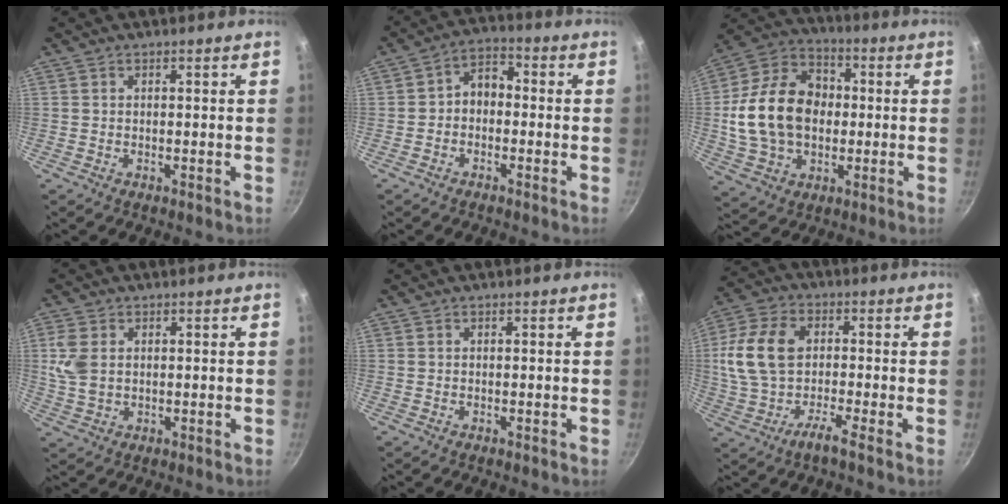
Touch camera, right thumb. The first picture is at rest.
{"total": 5.6, "force": [-0.9, 4.1, 3.6], "torque": [-0.038, 0.028, -0.026]}
{"total": 19.4, "force": [0.0, 14.3, 13.1], "torque": [-0.215, 0.029, -0.002]}
{"total": 5.8, "force": [1.2, 4.0, 4.0], "torque": [-0.084, 0.002, 0.028]}
{"total": 0.0}
{"total": 11.5, "force": [-1.8, 5.9, 9.6], "torque": [-0.191, 0.032, -0.055]}